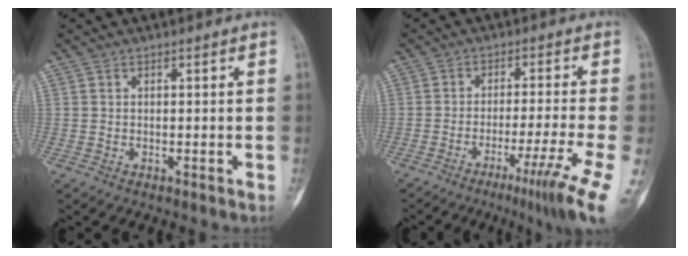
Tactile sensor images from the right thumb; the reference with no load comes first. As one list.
[{"total": 10.2, "force": [-4.7, -0.7, 9.0], "torque": [-0.149, -0.001, -0.075]}]